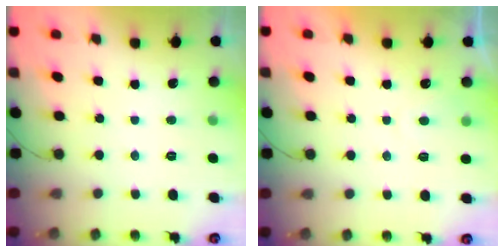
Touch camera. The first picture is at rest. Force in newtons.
{"total": 1.8, "press": 1.7, "slide": 0.6}